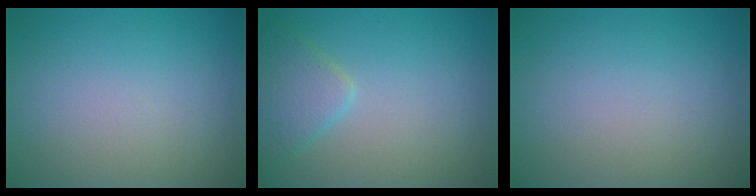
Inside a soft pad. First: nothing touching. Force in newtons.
{"total": 2.9, "press": 2.9, "slide": 0.0}
{"total": 0.0}